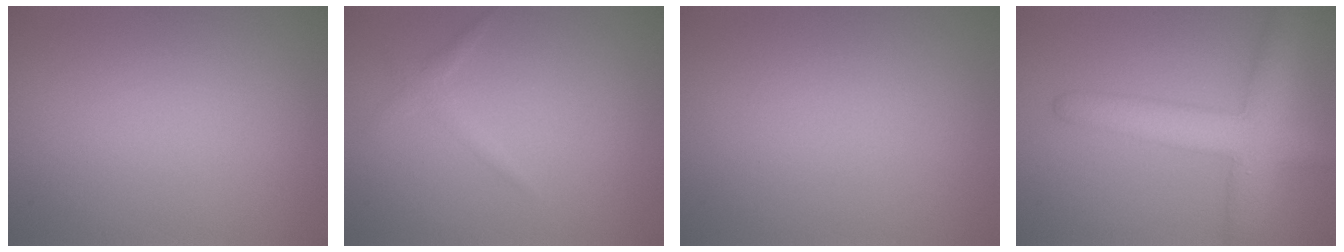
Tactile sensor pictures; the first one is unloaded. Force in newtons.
{"total": 1.1, "press": 1.1, "slide": 0.1}
{"total": 0.0}
{"total": 6.4, "press": 6.4, "slide": 0.5}